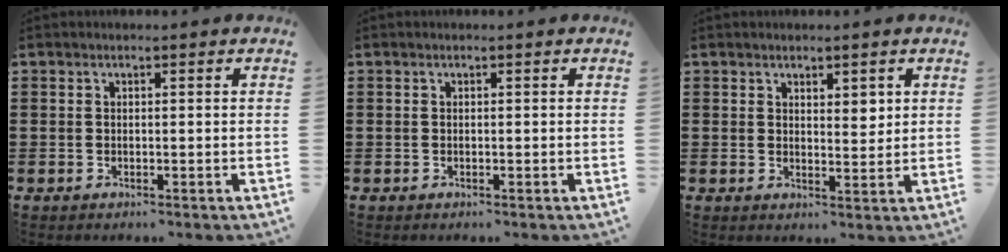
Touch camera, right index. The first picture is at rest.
{"total": 0.0}
{"total": 3.1, "force": [2.0, 1.7, 1.7], "torque": [-0.021, 0.002, 0.031]}